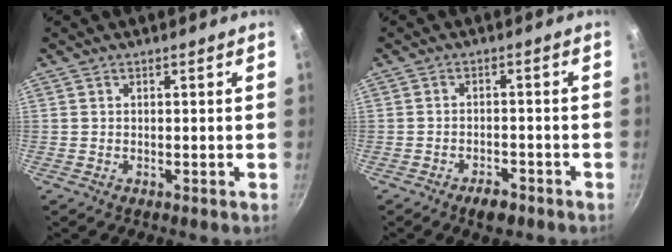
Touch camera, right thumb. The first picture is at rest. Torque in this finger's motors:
{"motor_torque": [0.73, 0.38, -0.20, -0.01, 0.00]}